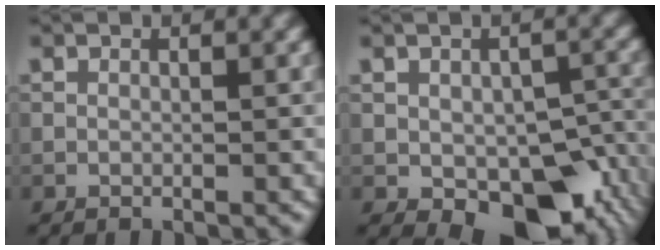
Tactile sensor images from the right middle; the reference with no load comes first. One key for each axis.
{"total": 10.2, "fx": -3.9, "fy": 5.8, "fz": 7.4, "tx": -0.104, "ty": -0.030, "tz": -0.037}